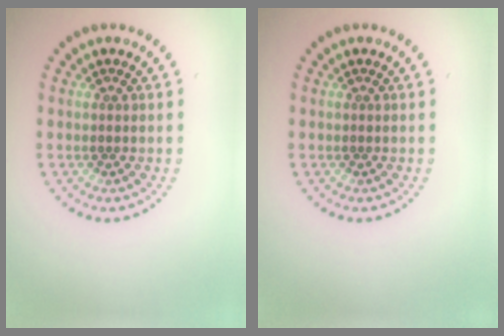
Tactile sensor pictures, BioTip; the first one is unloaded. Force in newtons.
{"total": 0.0}